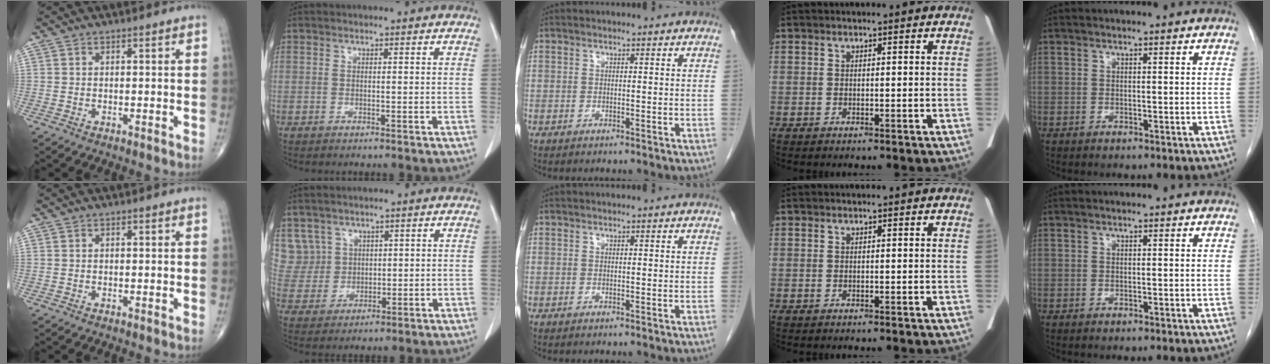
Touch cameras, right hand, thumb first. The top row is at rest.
{"index": {"total": 6.6, "force": [3.4, 5.7, -0.2], "torque": [0.003, 0.016, 0.082]}}